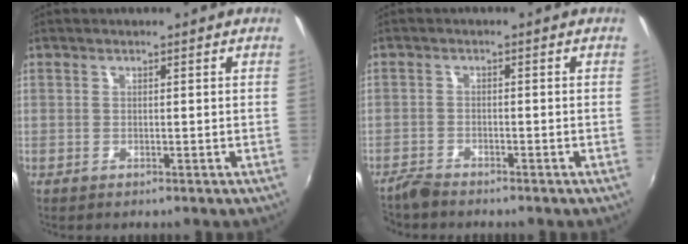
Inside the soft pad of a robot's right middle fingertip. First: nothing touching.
{"total": 2.8, "force": [-2.7, 0.5, 0.4], "torque": [-0.018, -0.008, -0.058]}